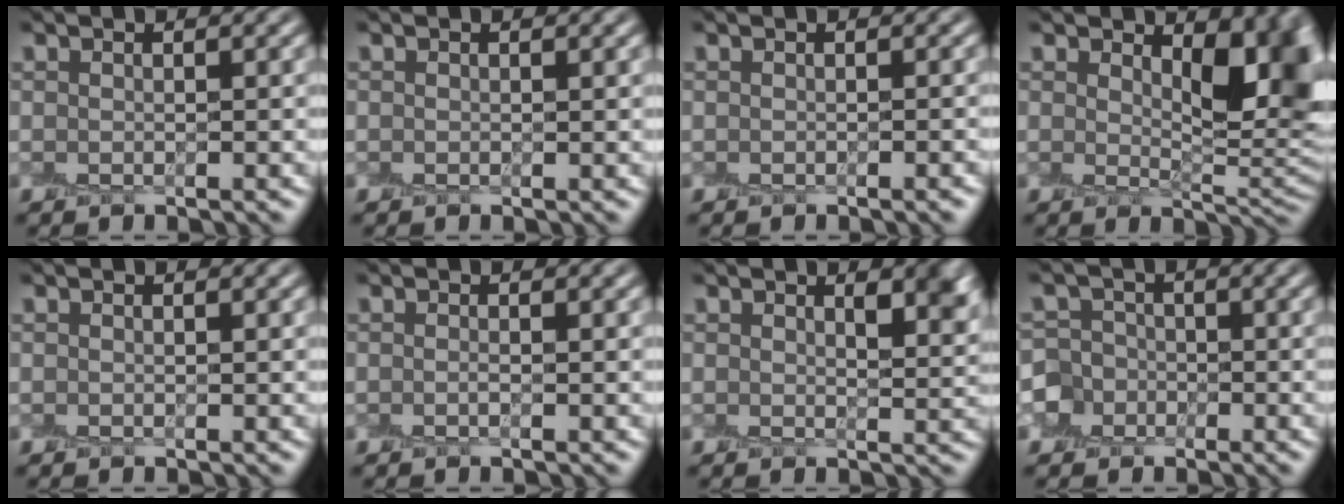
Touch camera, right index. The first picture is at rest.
{"total": 0.0}
{"total": 0.8, "force": [-0.5, 0.1, 0.6], "torque": [-0.007, 0.000, -0.005]}
{"total": 6.1, "force": [1.9, 3.0, 4.9], "torque": [-0.064, -0.011, 0.033]}
{"total": 0.0}
{"total": 0.5, "force": [-0.2, 0.1, 0.5], "torque": [-0.011, -0.001, -0.003]}
{"total": 2.4, "force": [1.2, 1.0, 1.8], "torque": [-0.021, -0.005, 0.017]}
{"total": 4.8, "force": [-2.1, 4.2, 1.2], "torque": [-0.005, 0.008, -0.058]}